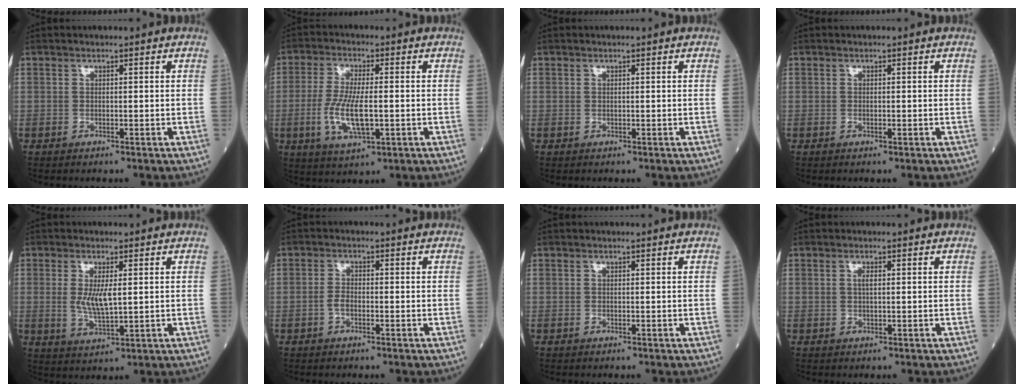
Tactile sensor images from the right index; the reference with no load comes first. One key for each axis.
{"total": 8.3, "fx": -1.5, "fy": 2.2, "fz": 7.8, "tx": -0.165, "ty": -0.008, "tz": -0.027}
{"total": 0.0}
{"total": 0.0}
{"total": 4.9, "fx": 0.7, "fy": 1.2, "fz": 4.7, "tx": -0.093, "ty": -0.008, "tz": 0.016}
{"total": 1.8, "fx": -0.7, "fy": 0.9, "fz": 1.5, "tx": -0.026, "ty": 0.005, "tz": -0.011}
{"total": 0.0}
{"total": 0.9, "fx": 0.1, "fy": 0.2, "fz": 0.9, "tx": -0.019, "ty": 0.002, "tz": 0.001}